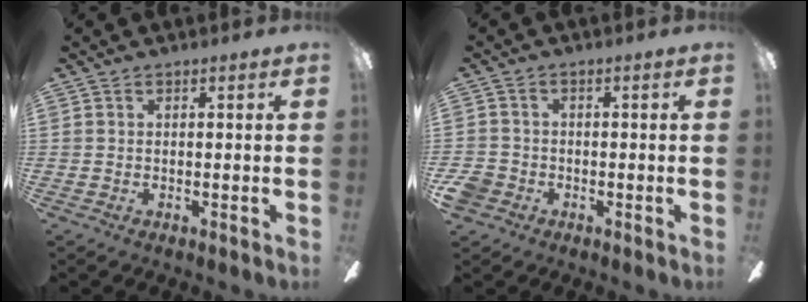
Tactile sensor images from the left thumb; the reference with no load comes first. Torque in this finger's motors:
{"motor_torque": [-0.33, 0.40, 0.11, -0.20, -0.04]}